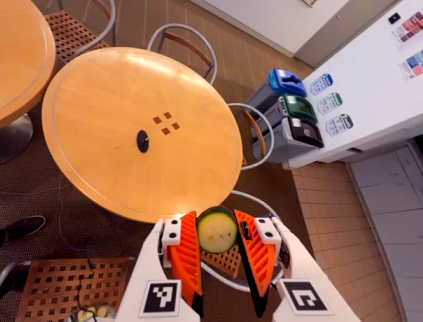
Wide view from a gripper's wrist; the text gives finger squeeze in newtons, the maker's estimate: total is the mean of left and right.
{"total": 9.6, "left": 9.4, "right": 9.9}